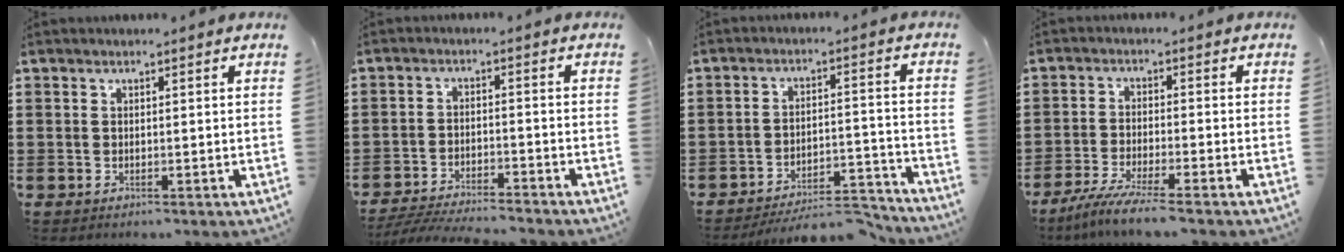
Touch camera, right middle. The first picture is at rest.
{"total": 4.0, "force": [-3.8, -0.1, 1.1], "torque": [-0.025, -0.005, -0.079]}
{"total": 6.1, "force": [-5.5, 0.7, 2.6], "torque": [-0.041, 0.006, -0.104]}
{"total": 4.7, "force": [-3.9, -0.5, 2.6], "torque": [-0.061, -0.021, -0.076]}